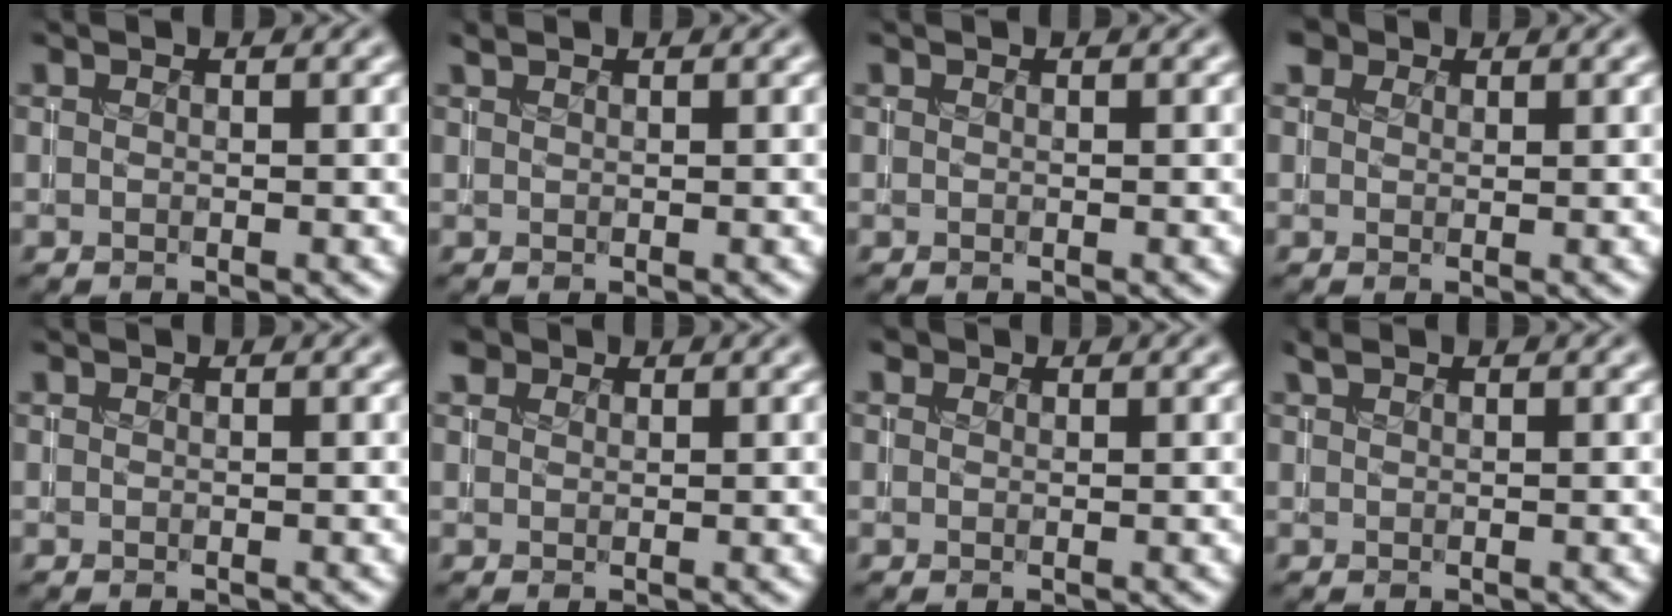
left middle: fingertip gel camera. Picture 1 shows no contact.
{"total": 0.5, "force": [0.5, 0.1, 0.1], "torque": [-0.001, 0.002, 0.012]}
{"total": 0.0}
{"total": 2.2, "force": [1.5, 1.4, 0.8], "torque": [-0.013, 0.002, 0.013]}
{"total": 0.0}
{"total": 1.5, "force": [1.2, 0.9, 0.4], "torque": [-0.009, 0.002, 0.017]}
{"total": 0.9, "force": [0.7, 0.5, 0.3], "torque": [-0.004, -0.003, 0.004]}
{"total": 0.8, "force": [0.7, 0.2, 0.4], "torque": [-0.010, 0.004, 0.015]}